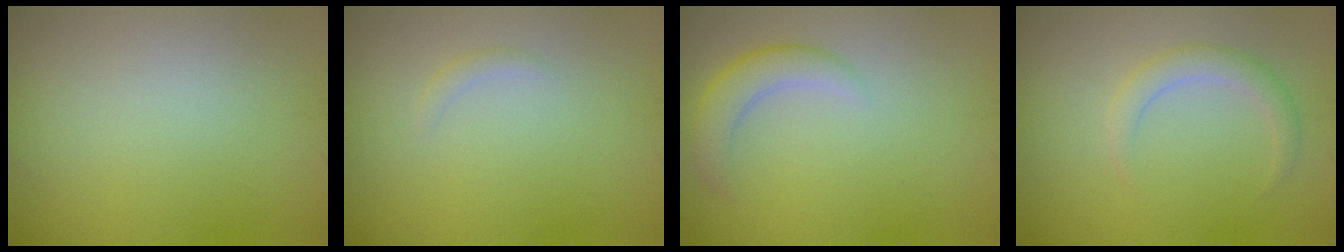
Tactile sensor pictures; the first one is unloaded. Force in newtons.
{"total": 0.7, "press": 0.7, "slide": 0.0}
{"total": 2.7, "press": 2.7, "slide": 0.2}
{"total": 2.1, "press": 2.0, "slide": 0.2}